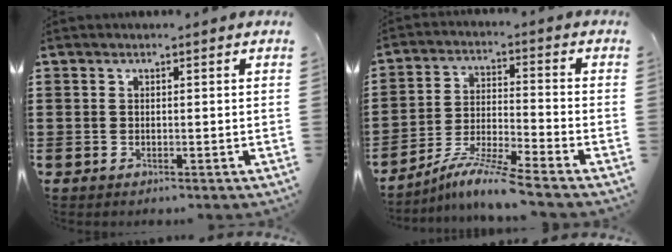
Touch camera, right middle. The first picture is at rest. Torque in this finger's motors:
{"motor_torque": [1.42, 0.06, 0.13, 0.09]}